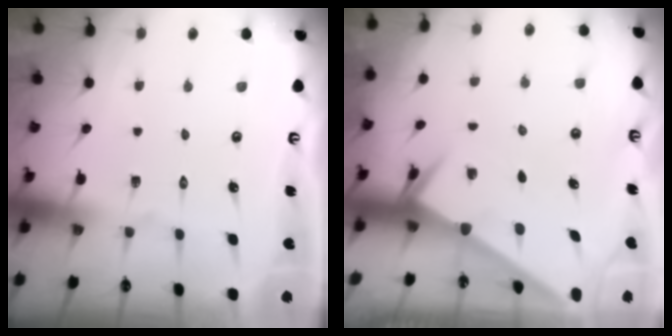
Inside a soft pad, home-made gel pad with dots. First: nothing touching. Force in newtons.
{"total": 2.0, "press": 2.0, "slide": 0.1}